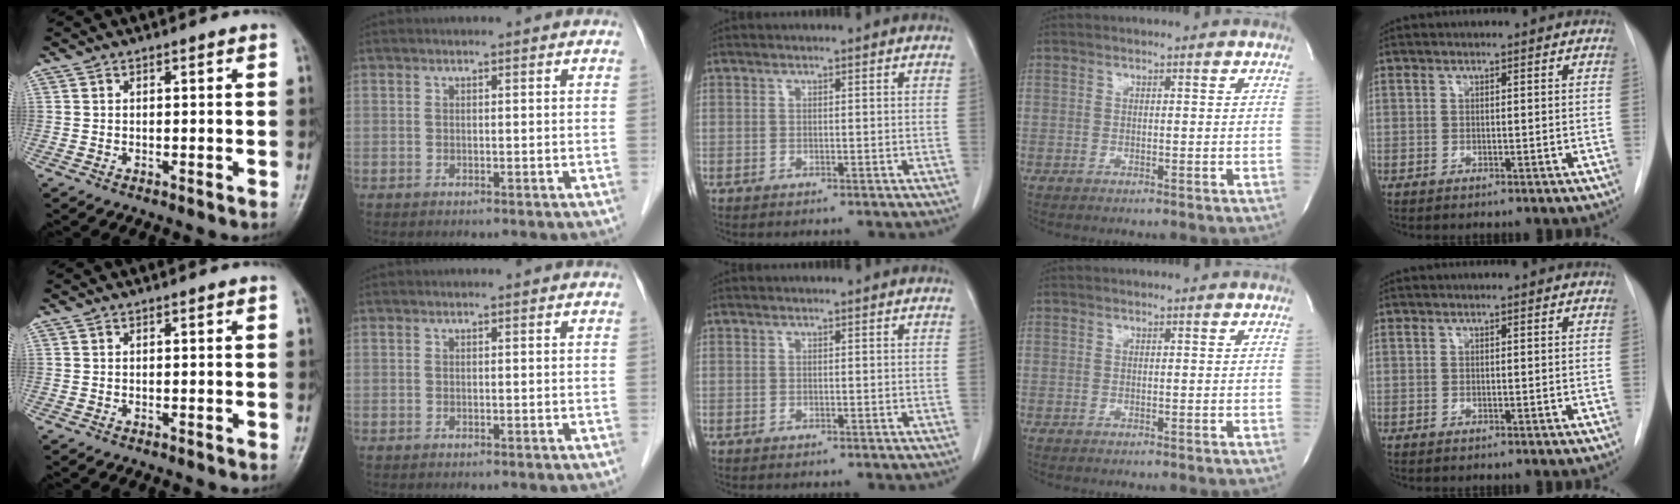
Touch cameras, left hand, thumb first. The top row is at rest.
{}